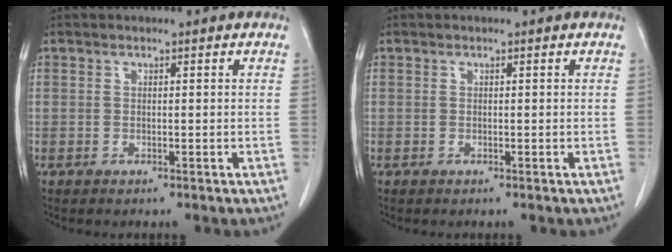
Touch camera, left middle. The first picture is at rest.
{"total": 0.0}